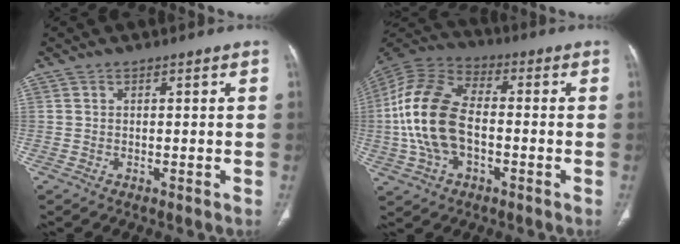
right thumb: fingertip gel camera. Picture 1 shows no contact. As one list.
[{"total": 18.6, "force": [-1.8, 10.9, 14.9], "torque": [-0.315, 0.024, -0.033]}]